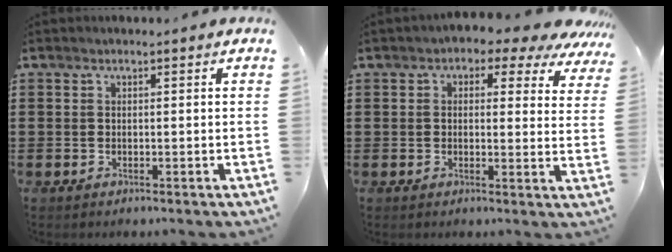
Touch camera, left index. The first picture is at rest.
{"total": 2.9, "force": [1.6, 1.6, 1.8], "torque": [-0.029, -0.015, 0.019]}